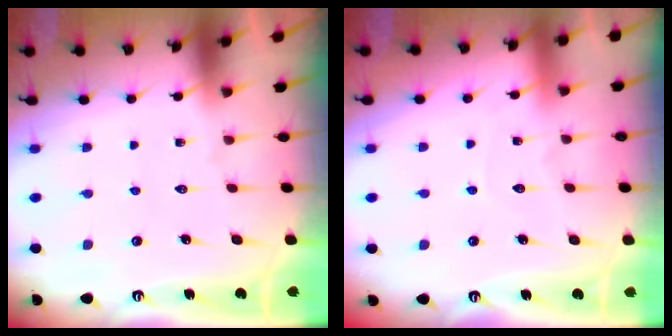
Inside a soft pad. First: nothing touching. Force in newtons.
{"total": 4.7, "press": 4.6, "slide": 0.5}